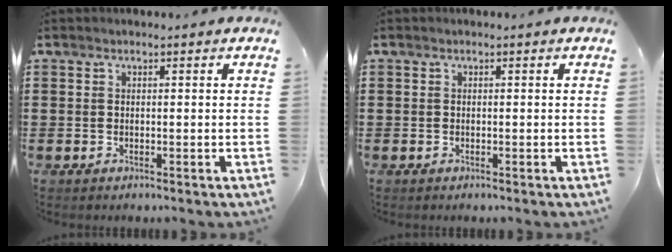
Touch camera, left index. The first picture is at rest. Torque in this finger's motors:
{"motor_torque": [0.00, 0.00, 0.00, 0.01]}